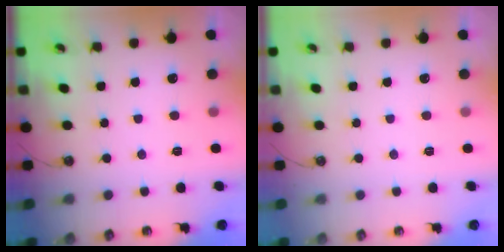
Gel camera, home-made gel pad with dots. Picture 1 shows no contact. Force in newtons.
{"total": 0.0}